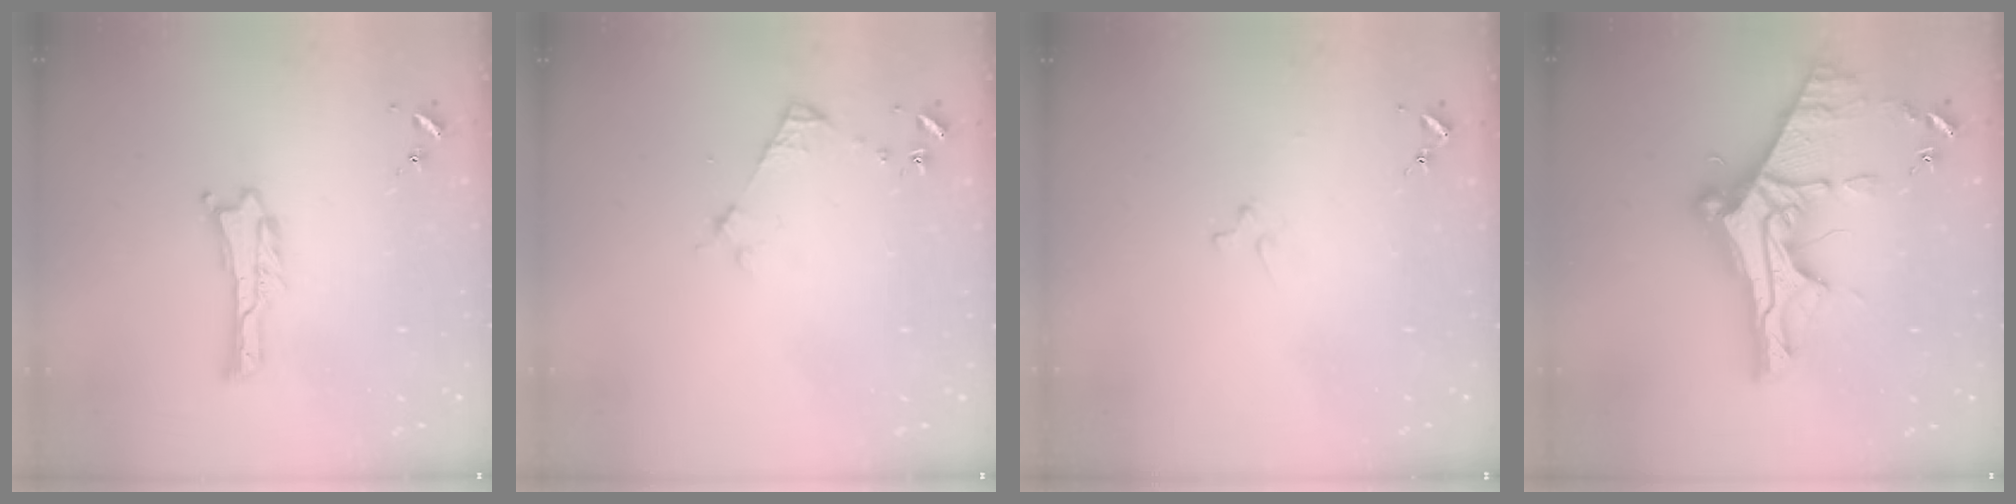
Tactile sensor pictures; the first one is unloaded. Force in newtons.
{"total": 3.2, "press": 3.2, "slide": 0.4}
{"total": 1.1, "press": 1.1, "slide": 0.1}
{"total": 13.3, "press": 13.2, "slide": 1.4}